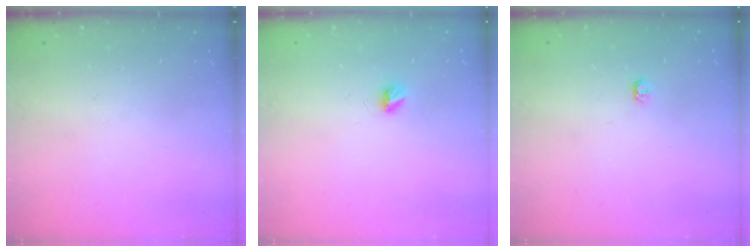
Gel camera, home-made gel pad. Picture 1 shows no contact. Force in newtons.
{"total": 3.8, "press": 3.7, "slide": 0.5}
{"total": 3.9, "press": 3.8, "slide": 0.5}